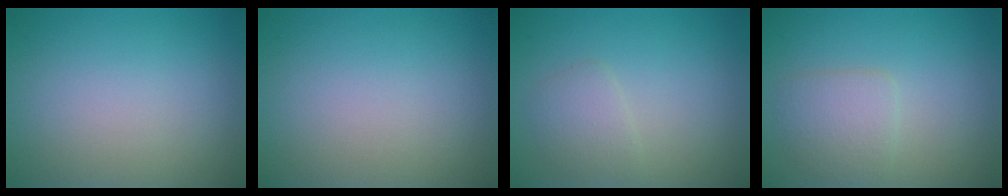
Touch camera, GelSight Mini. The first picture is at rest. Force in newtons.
{"total": 0.0}
{"total": 1.9, "press": 1.9, "slide": 0.0}
{"total": 2.5, "press": 2.5, "slide": 0.1}